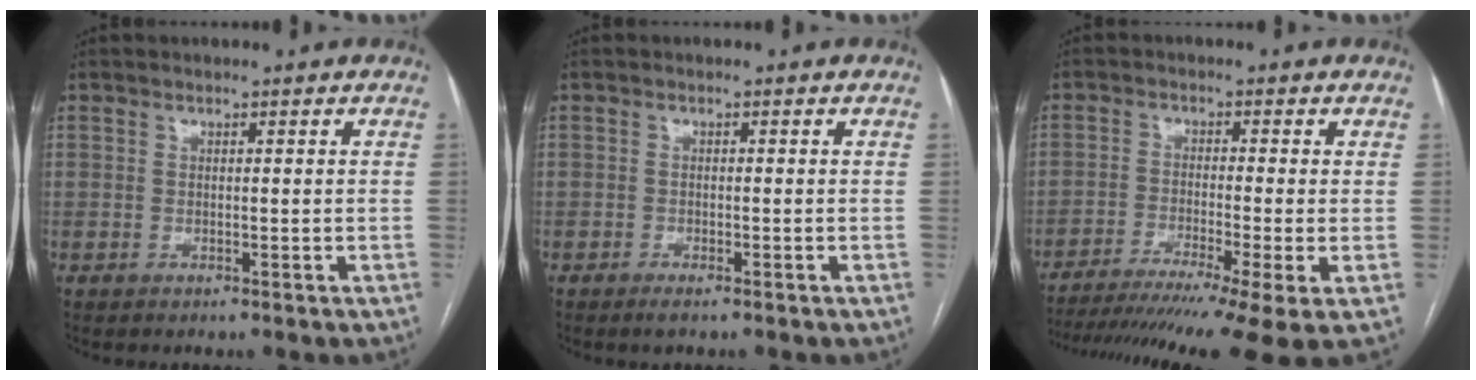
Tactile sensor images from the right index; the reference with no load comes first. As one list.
[{"total": 1.4, "force": [-1.1, 0.2, 0.9], "torque": [-0.017, -0.001, -0.016]}, {"total": 16.0, "force": [-11.7, -0.7, 10.9], "torque": [-0.146, -0.034, -0.184]}]